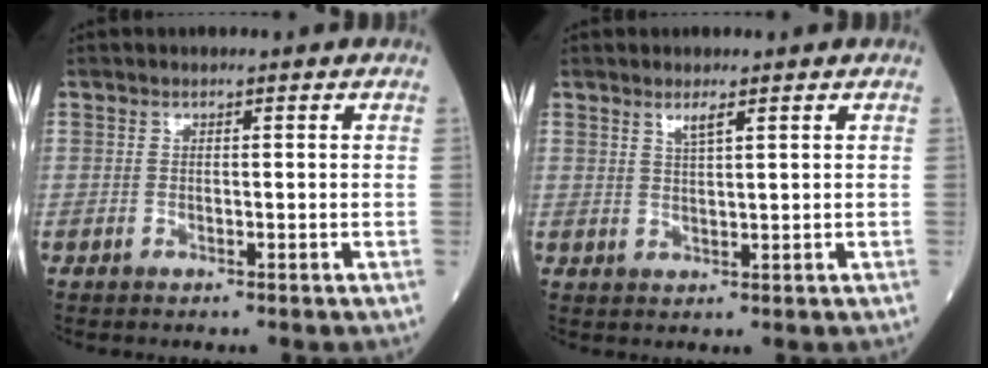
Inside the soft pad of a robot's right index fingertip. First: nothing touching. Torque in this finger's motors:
{"motor_torque": [0.02, 0.04, 0.00, 0.04]}